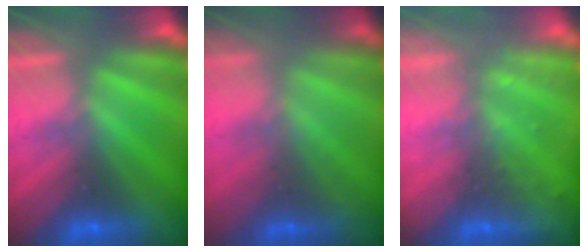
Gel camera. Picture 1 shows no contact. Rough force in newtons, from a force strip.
{"total": 1.7}
{"total": 2.2}